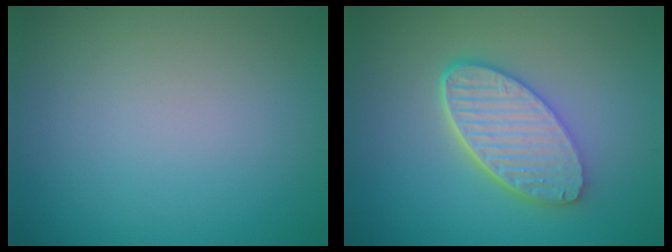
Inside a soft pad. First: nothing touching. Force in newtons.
{"total": 5.8, "press": 4.5, "slide": 3.6}